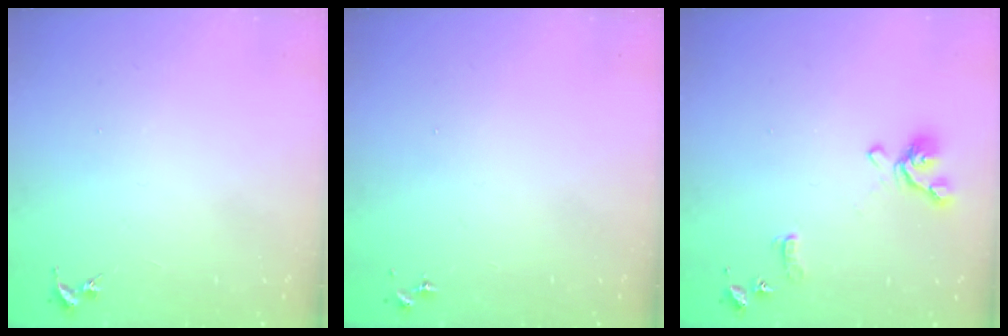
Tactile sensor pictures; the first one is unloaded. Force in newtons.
{"total": 0.0}
{"total": 11.3, "press": 11.2, "slide": 1.3}